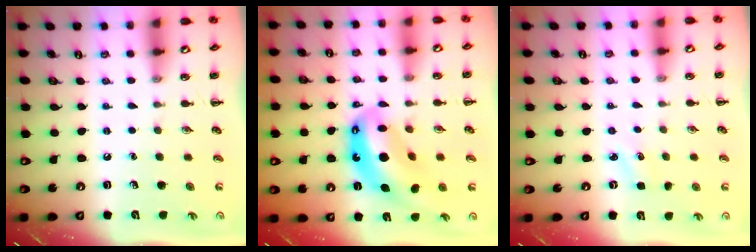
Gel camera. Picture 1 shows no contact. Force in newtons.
{"total": 14.5, "press": 13.9, "slide": 4.1}
{"total": 2.7, "press": 2.6, "slide": 0.8}